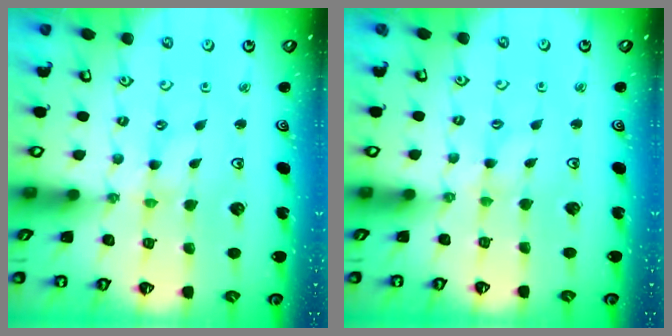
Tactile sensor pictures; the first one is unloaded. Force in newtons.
{"total": 1.2, "press": 1.2, "slide": 0.3}